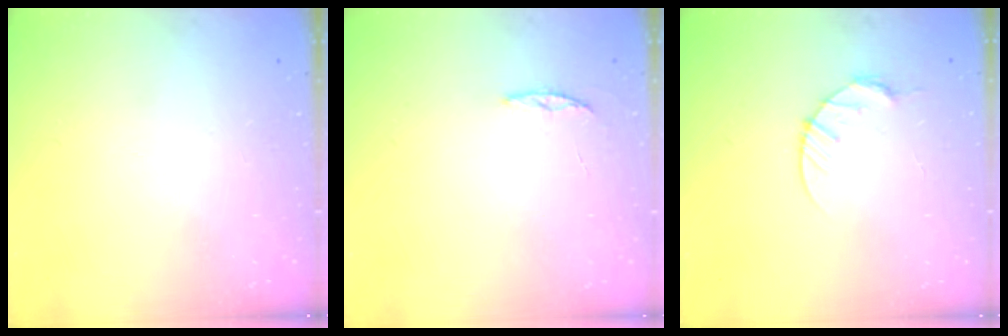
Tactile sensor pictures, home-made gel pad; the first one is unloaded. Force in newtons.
{"total": 2.4, "press": 2.4, "slide": 0.2}
{"total": 5.1, "press": 5.0, "slide": 0.6}